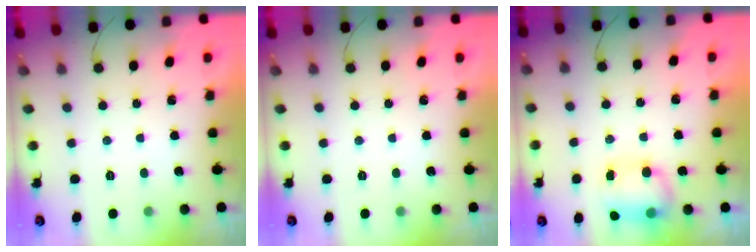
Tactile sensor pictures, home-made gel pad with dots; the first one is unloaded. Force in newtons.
{"total": 0.0}
{"total": 8.4, "press": 8.3, "slide": 1.0}